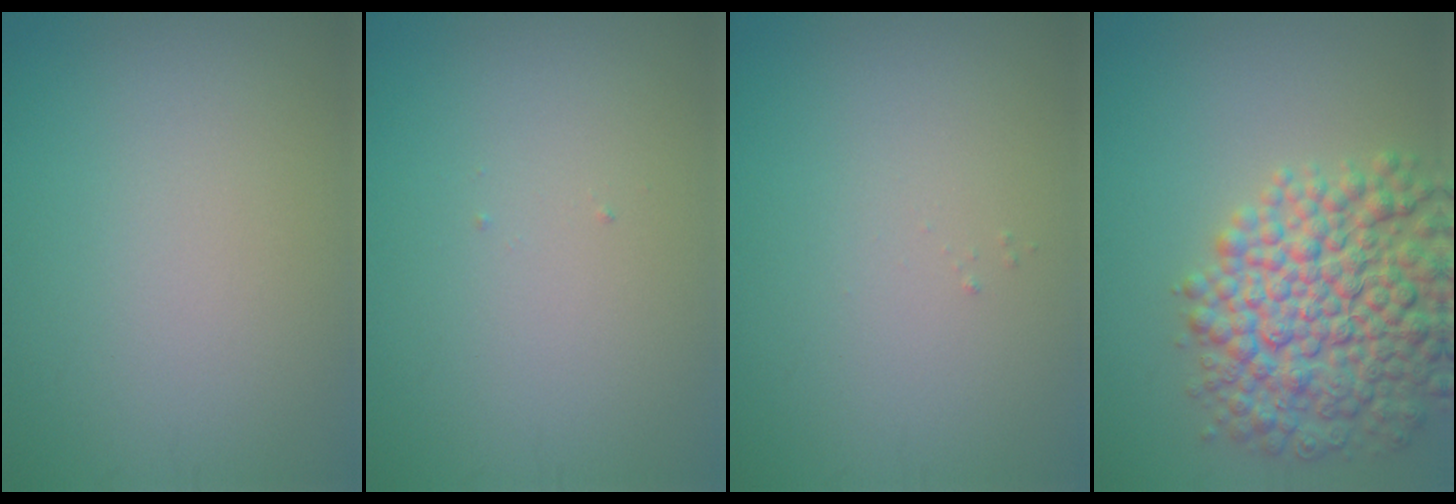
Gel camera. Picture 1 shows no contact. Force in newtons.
{"total": 0.0}
{"total": 0.0}
{"total": 9.6, "press": 9.6, "slide": 0.3}